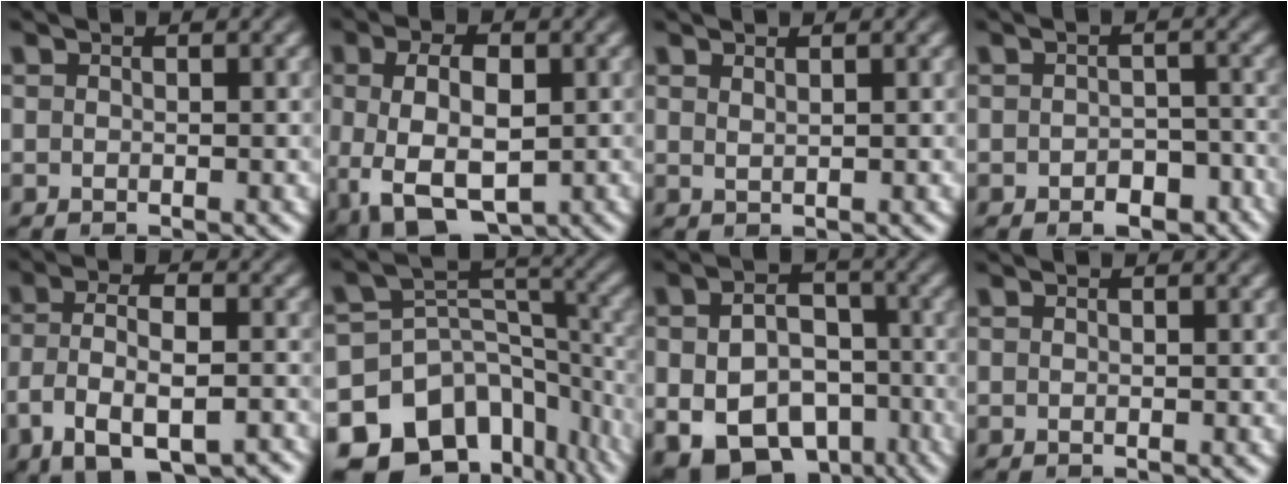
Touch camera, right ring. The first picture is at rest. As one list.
[{"total": 8.7, "force": [-3.0, 6.0, 5.6], "torque": [-0.116, -0.043, -0.024]}, {"total": 1.4, "force": [1.0, -1.0, 0.0], "torque": [0.009, -0.003, 0.027]}, {"total": 3.1, "force": [-2.7, 1.3, 0.7], "torque": [0.006, -0.006, -0.040]}, {"total": 7.0, "force": [-2.7, 4.1, 5.0], "torque": [-0.105, -0.026, -0.025]}, {"total": 15.4, "force": [-6.1, 11.7, 8.0], "torque": [-0.145, -0.051, -0.089]}, {"total": 13.9, "force": [-5.8, 10.8, 6.6], "torque": [-0.115, -0.065, -0.079]}, {"total": 0.0}]